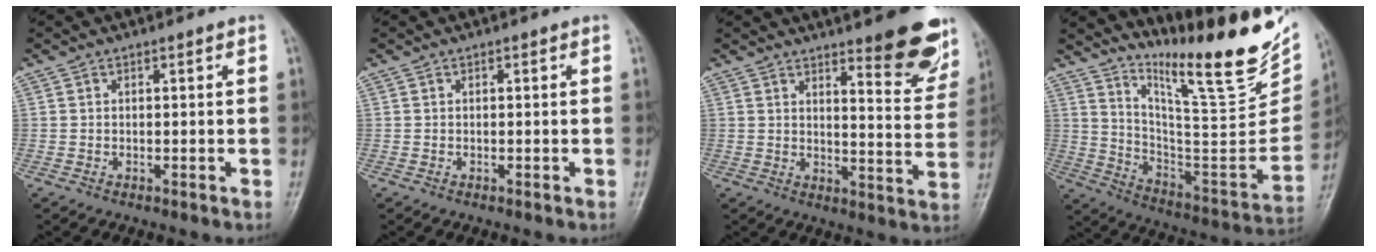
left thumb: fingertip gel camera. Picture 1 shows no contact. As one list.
[{"total": 0.0}, {"total": 12.5, "force": [8.7, 3.0, 8.4], "torque": [-0.070, -0.064, 0.113]}, {"total": 24.0, "force": [18.4, 4.1, 14.8], "torque": [-0.198, -0.120, 0.291]}]